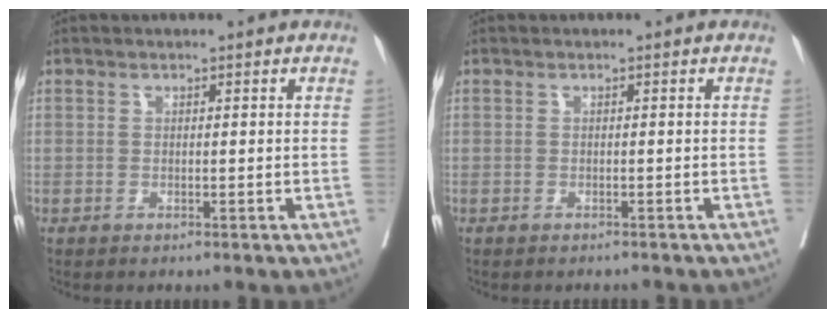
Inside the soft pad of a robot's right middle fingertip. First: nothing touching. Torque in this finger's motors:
{"motor_torque": [0.16, -0.19, -0.03, -0.01]}